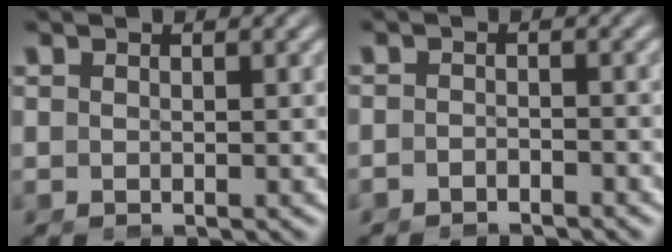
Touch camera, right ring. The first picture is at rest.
{"total": 2.0, "force": [-2.0, 0.2, -0.1], "torque": [-0.001, -0.007, -0.032]}